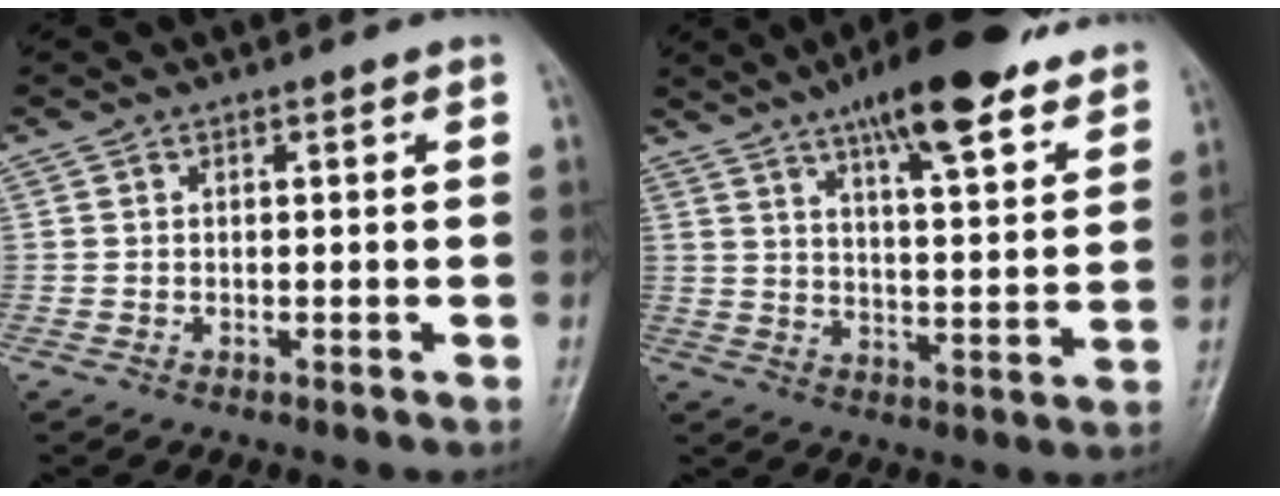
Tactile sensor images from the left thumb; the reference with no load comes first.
{"total": 17.7, "force": [12.2, 4.5, 12.0], "torque": [-0.151, -0.046, 0.184]}